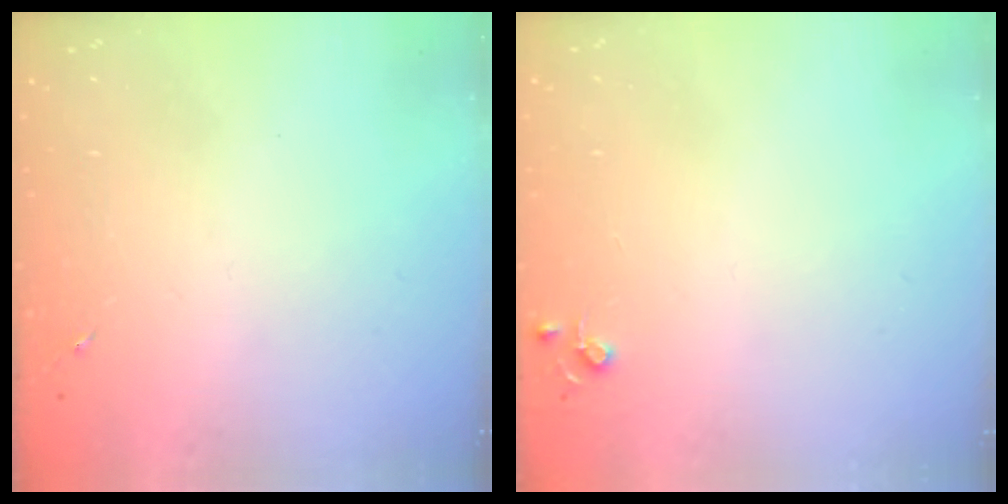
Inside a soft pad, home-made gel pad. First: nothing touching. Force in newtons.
{"total": 3.8, "press": 3.8, "slide": 0.5}